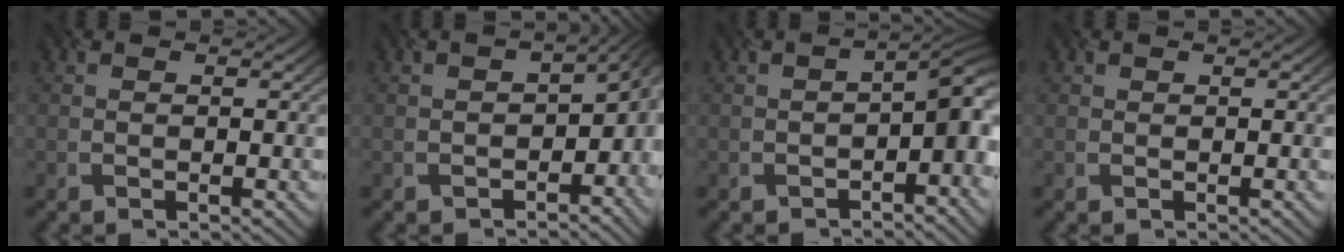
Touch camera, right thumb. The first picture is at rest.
{"total": 6.1, "force": [-3.0, 3.5, 4.0], "torque": [-0.045, -0.021, -0.035]}
{"total": 5.7, "force": [-2.2, 2.6, 4.6], "torque": [-0.054, -0.006, -0.026]}
{"total": 0.0}